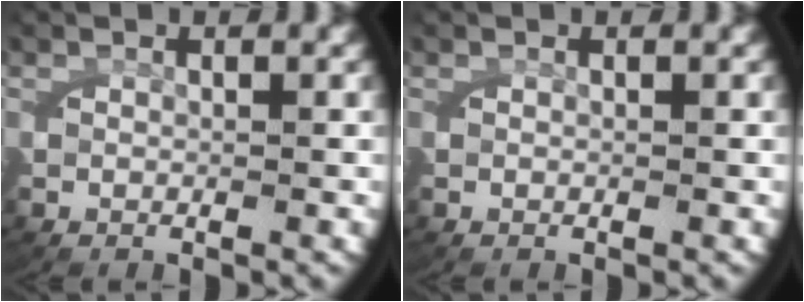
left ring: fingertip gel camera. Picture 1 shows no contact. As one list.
[{"total": 0.0}]